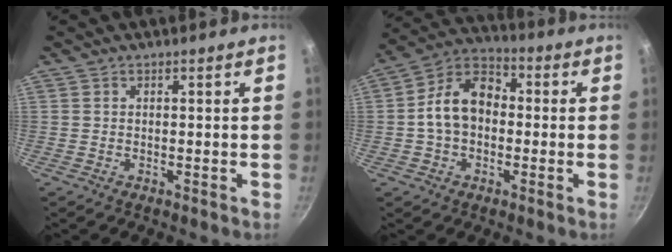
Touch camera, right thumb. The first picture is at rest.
{"total": 11.6, "force": [-0.6, 8.4, 8.0], "torque": [-0.110, 0.039, -0.030]}